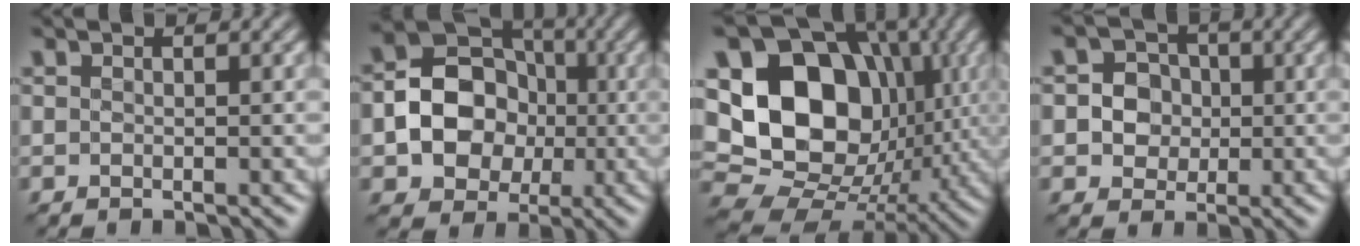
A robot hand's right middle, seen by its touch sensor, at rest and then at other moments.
{"total": 8.2, "force": [-1.2, 6.6, 4.8], "torque": [-0.068, 0.001, -0.037]}
{"total": 16.3, "force": [2.0, 12.7, 10.1], "torque": [-0.168, 0.007, 0.041]}
{"total": 3.9, "force": [0.0, 3.6, 1.5], "torque": [-0.014, 0.012, -0.016]}